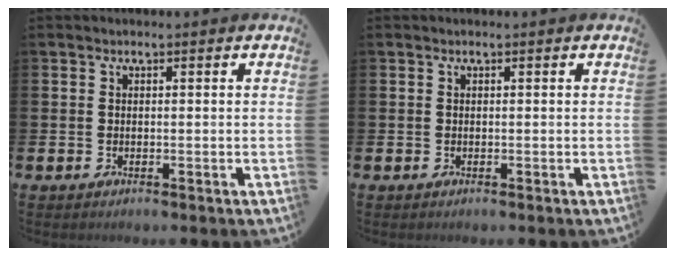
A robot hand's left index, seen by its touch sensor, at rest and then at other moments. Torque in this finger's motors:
{"motor_torque": [-0.04, 0.00, 0.00, 0.00]}